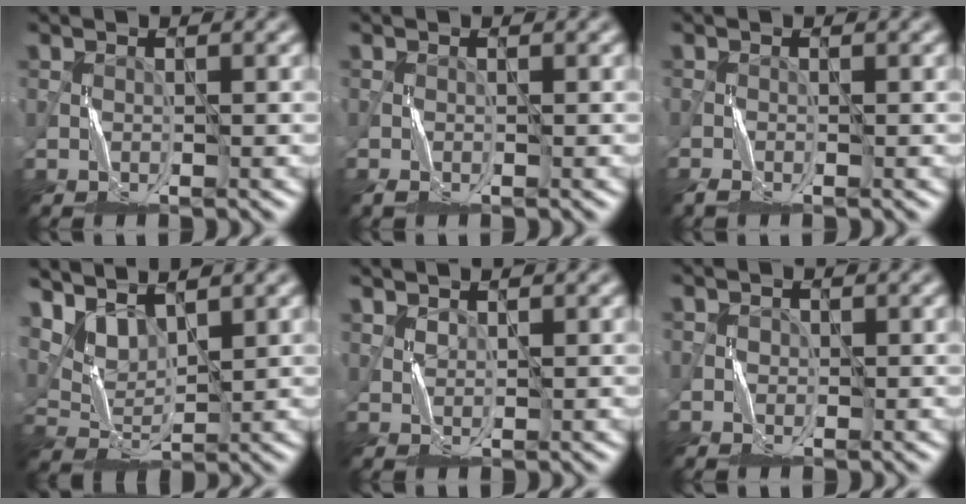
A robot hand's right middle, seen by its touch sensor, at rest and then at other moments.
{"total": 1.1, "force": [-0.6, 0.4, 0.8], "torque": [-0.023, -0.003, -0.013]}
{"total": 1.6, "force": [-1.3, 0.4, 0.9], "torque": [-0.026, -0.002, -0.029]}
{"total": 4.3, "force": [3.2, 1.7, 2.3], "torque": [-0.062, -0.007, 0.067]}
{"total": 1.3, "force": [1.1, 0.4, 0.5], "torque": [-0.015, 0.000, 0.028]}
{"total": 1.0, "force": [0.0, 1.0, 0.2], "torque": [-0.001, 0.002, -0.001]}